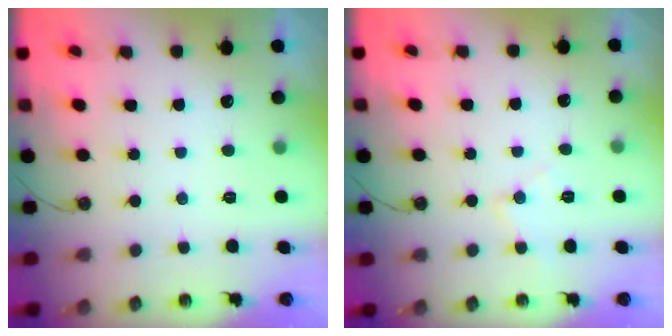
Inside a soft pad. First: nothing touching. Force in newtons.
{"total": 7.4, "press": 7.4, "slide": 0.7}